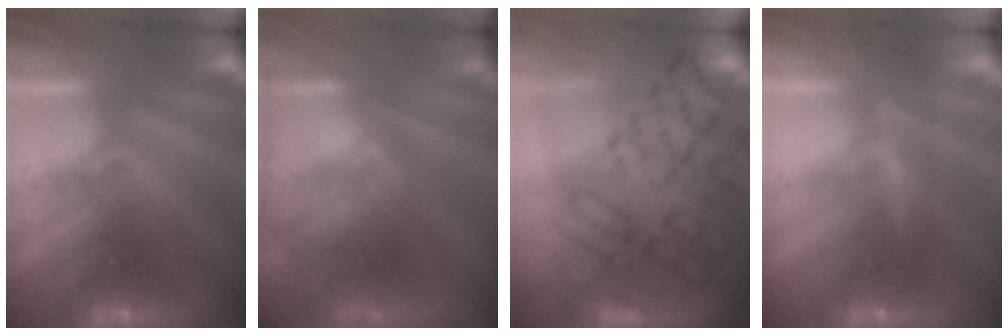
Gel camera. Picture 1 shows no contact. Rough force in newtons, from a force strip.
{"total": 10.8}
{"total": 7.8}
{"total": 4.8}